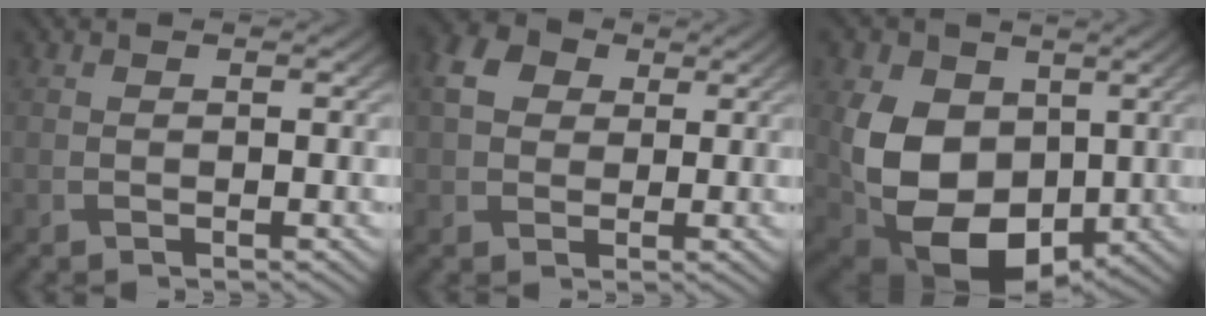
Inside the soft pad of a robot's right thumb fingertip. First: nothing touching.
{"total": 5.7, "force": [1.6, 4.5, 3.1], "torque": [-0.084, 0.013, 0.022]}
{"total": 14.1, "force": [0.1, 10.4, 9.5], "torque": [-0.212, -0.022, 0.001]}